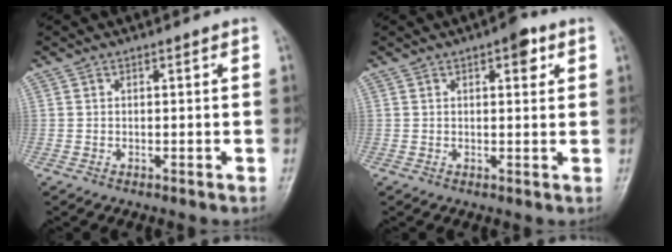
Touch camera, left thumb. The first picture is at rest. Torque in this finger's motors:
{"motor_torque": [0.53, 0.41, 0.28, -0.42, 0.01]}